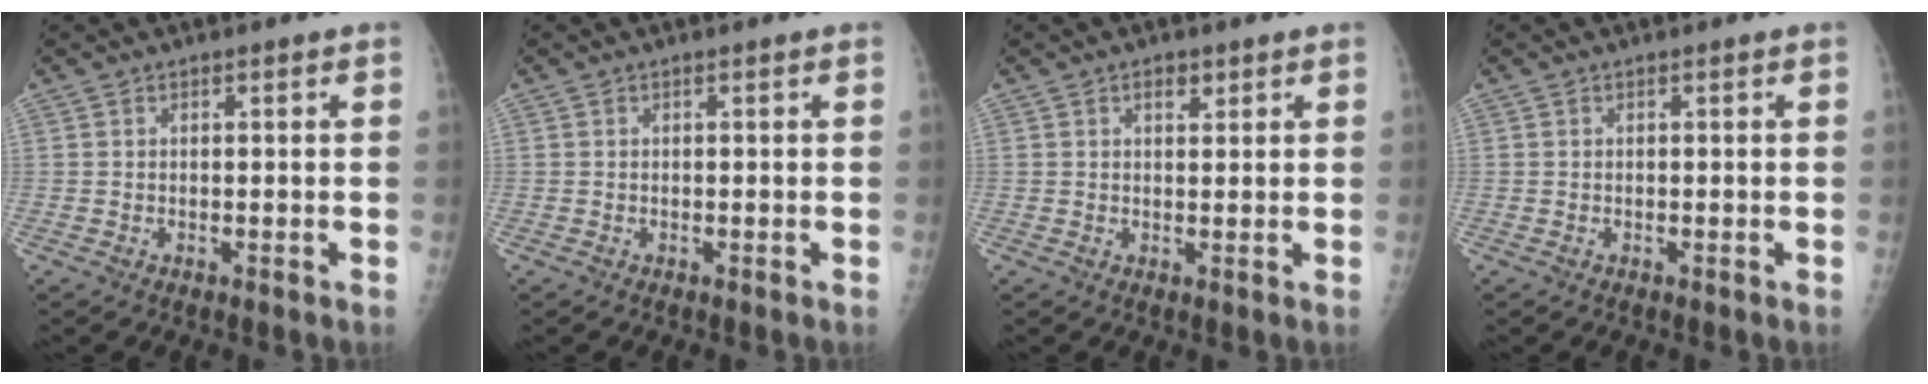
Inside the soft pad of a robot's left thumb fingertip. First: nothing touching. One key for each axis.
{"total": 0.0}
{"total": 1.9, "fx": 1.1, "fy": 1.1, "fz": 1.1, "tx": -0.004, "ty": -0.005, "tz": 0.017}
{"total": 0.0}